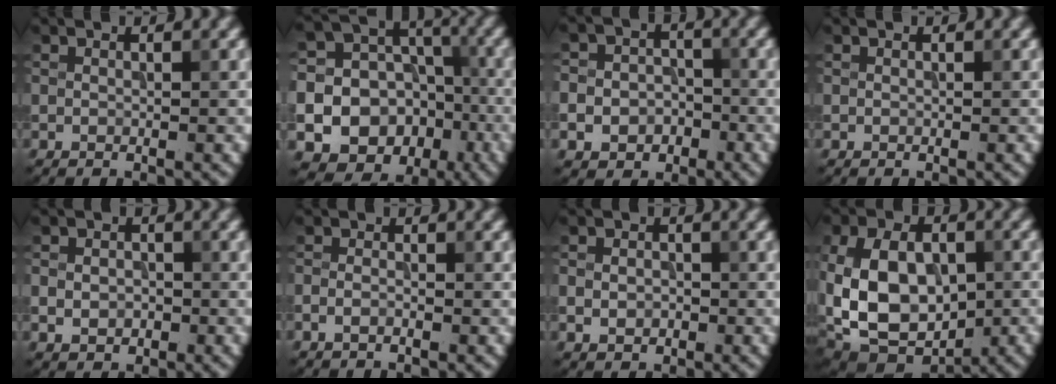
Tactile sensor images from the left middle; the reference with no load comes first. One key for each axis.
{"total": 23.4, "fx": -8.0, "fy": 21.3, "fz": 5.4, "tx": -0.139, "ty": -0.028, "tz": -0.145}
{"total": 6.6, "fx": -2.5, "fy": 5.8, "fz": 2.0, "tx": -0.027, "ty": -0.013, "tz": -0.051}
{"total": 0.0}
{"total": 2.7, "fx": -0.5, "fy": 2.2, "fz": 1.4, "tx": -0.023, "ty": -0.004, "tz": -0.013}
{"total": 1.1, "fx": -0.7, "fy": 0.5, "fz": 0.7, "tx": -0.016, "ty": 0.001, "tz": -0.017}
{"total": 2.2, "fx": -0.5, "fy": 1.8, "fz": 1.3, "tx": -0.021, "ty": -0.003, "tz": -0.013}
{"total": 14.3, "fx": -2.1, "fy": 10.1, "fz": 9.9, "tx": -0.180, "ty": -0.006, "tz": -0.028}